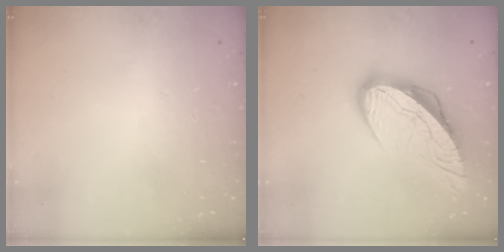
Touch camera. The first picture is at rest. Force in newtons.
{"total": 12.5, "press": 12.5, "slide": 1.3}